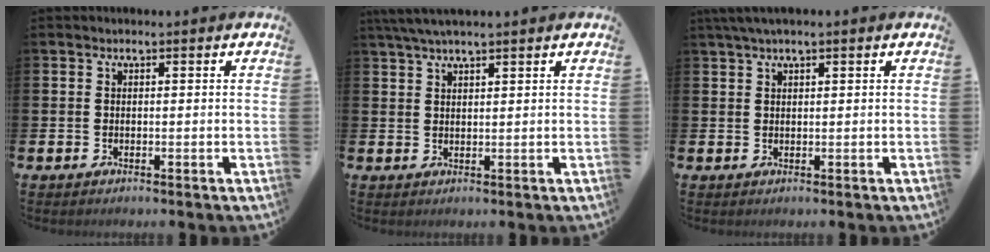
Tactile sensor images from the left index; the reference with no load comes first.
{"total": 3.2, "force": [2.6, 0.3, 1.7], "torque": [-0.045, 0.002, 0.050]}
{"total": 1.8, "force": [1.2, 0.2, 1.3], "torque": [-0.032, 0.006, 0.023]}